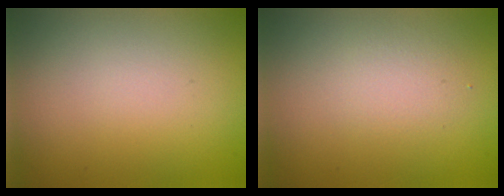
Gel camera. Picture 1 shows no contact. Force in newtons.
{"total": 1.7, "press": 1.7, "slide": 0.2}